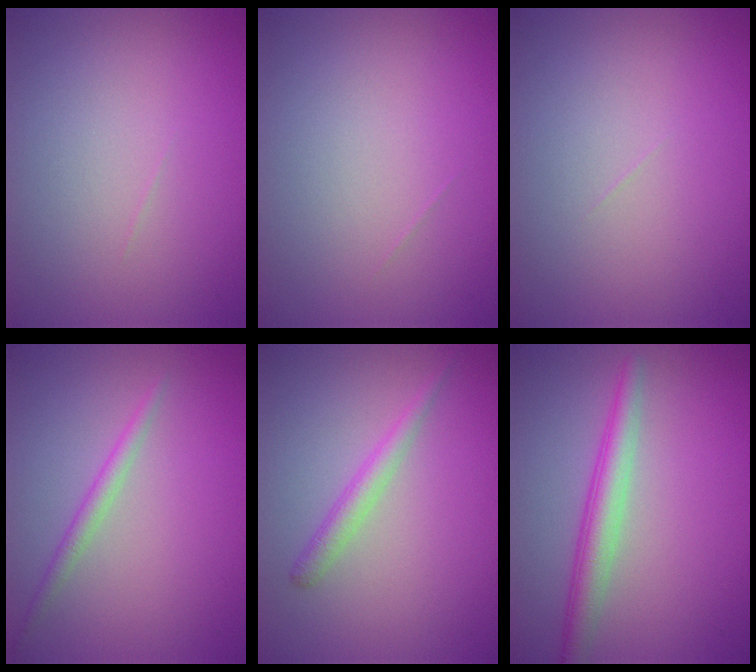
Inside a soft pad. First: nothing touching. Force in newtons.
{"total": 0.0}
{"total": 0.0}
{"total": 1.5, "press": 1.5, "slide": 0.1}
{"total": 1.7, "press": 1.7, "slide": 0.1}
{"total": 3.4, "press": 3.4, "slide": 0.0}